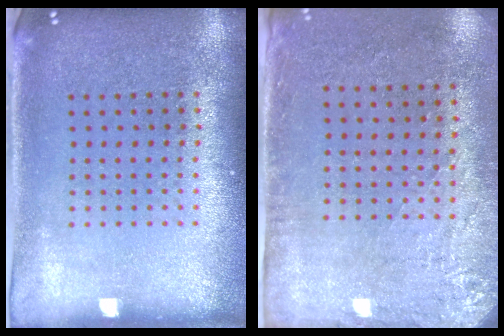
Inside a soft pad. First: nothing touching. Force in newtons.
{"total": 2.8, "press": 2.3, "slide": 1.6}